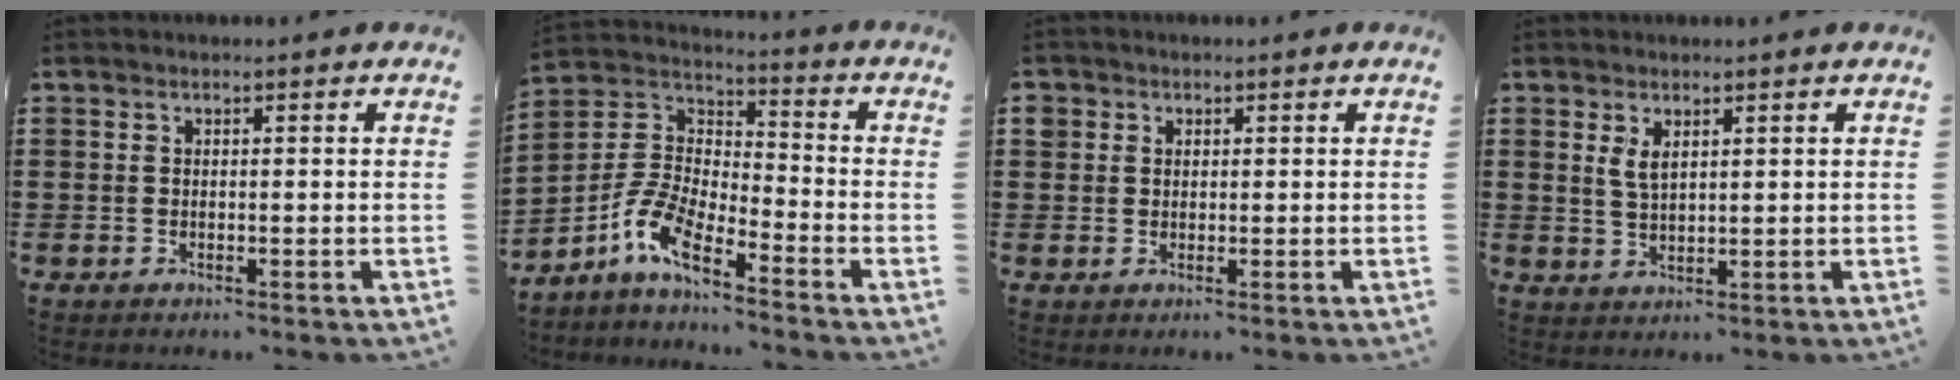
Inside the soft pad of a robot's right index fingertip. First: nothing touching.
{"total": 7.9, "force": [-5.4, 2.7, 5.2], "torque": [-0.139, -0.009, -0.115]}
{"total": 1.5, "force": [0.8, 1.2, 0.1], "torque": [-0.009, 0.006, 0.015]}
{"total": 2.5, "force": [1.3, 1.1, 1.9], "torque": [-0.040, 0.003, 0.024]}